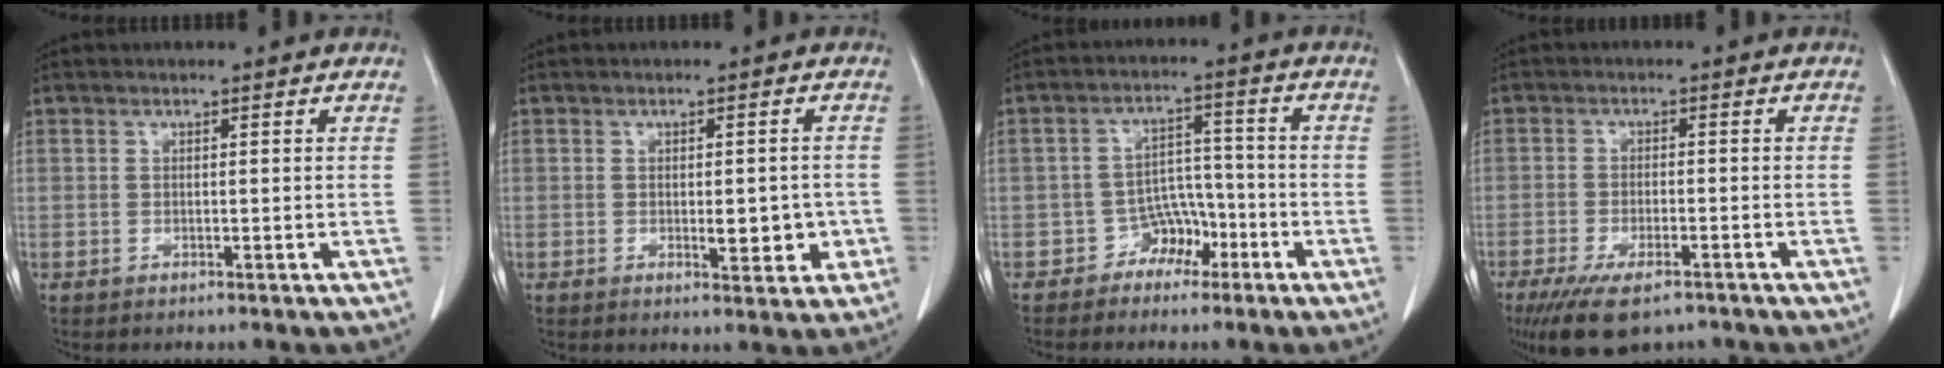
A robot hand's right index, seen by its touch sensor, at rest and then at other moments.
{"total": 5.1, "force": [-1.0, 2.1, 4.6], "torque": [-0.055, -0.003, -0.008]}
{"total": 4.8, "force": [-2.9, 3.5, 1.4], "torque": [-0.013, 0.019, -0.046]}
{"total": 9.3, "force": [-6.6, 3.0, 5.7], "torque": [-0.096, -0.015, -0.108]}